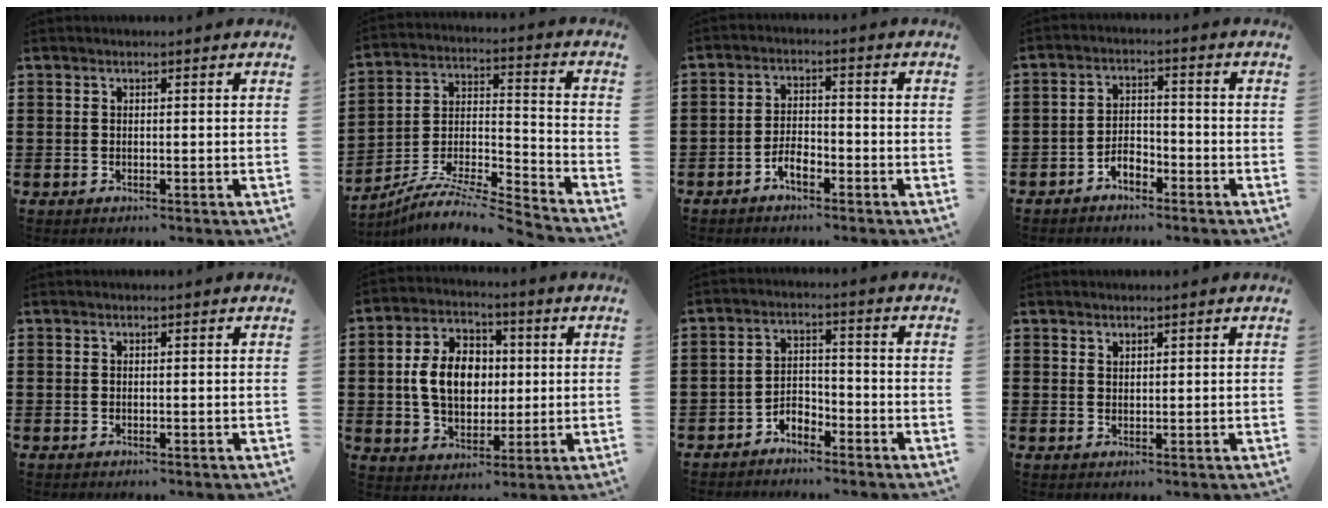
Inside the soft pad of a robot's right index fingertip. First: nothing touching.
{"total": 8.0, "force": [-7.5, 0.7, 2.6], "torque": [-0.046, 0.003, -0.151]}
{"total": 3.4, "force": [-2.5, 1.3, 2.0], "torque": [-0.044, 0.005, -0.050]}
{"total": 3.2, "force": [-2.6, 1.4, 1.2], "torque": [-0.026, 0.007, -0.053]}
{"total": 0.0}
{"total": 9.3, "force": [0.3, 6.7, 6.4], "torque": [-0.147, 0.014, 0.000]}
{"total": 3.3, "force": [-3.0, 1.2, 0.6], "torque": [-0.018, 0.008, -0.061]}
{"total": 1.2, "force": [1.1, 0.5, 0.0], "torque": [-0.002, 0.002, 0.022]}